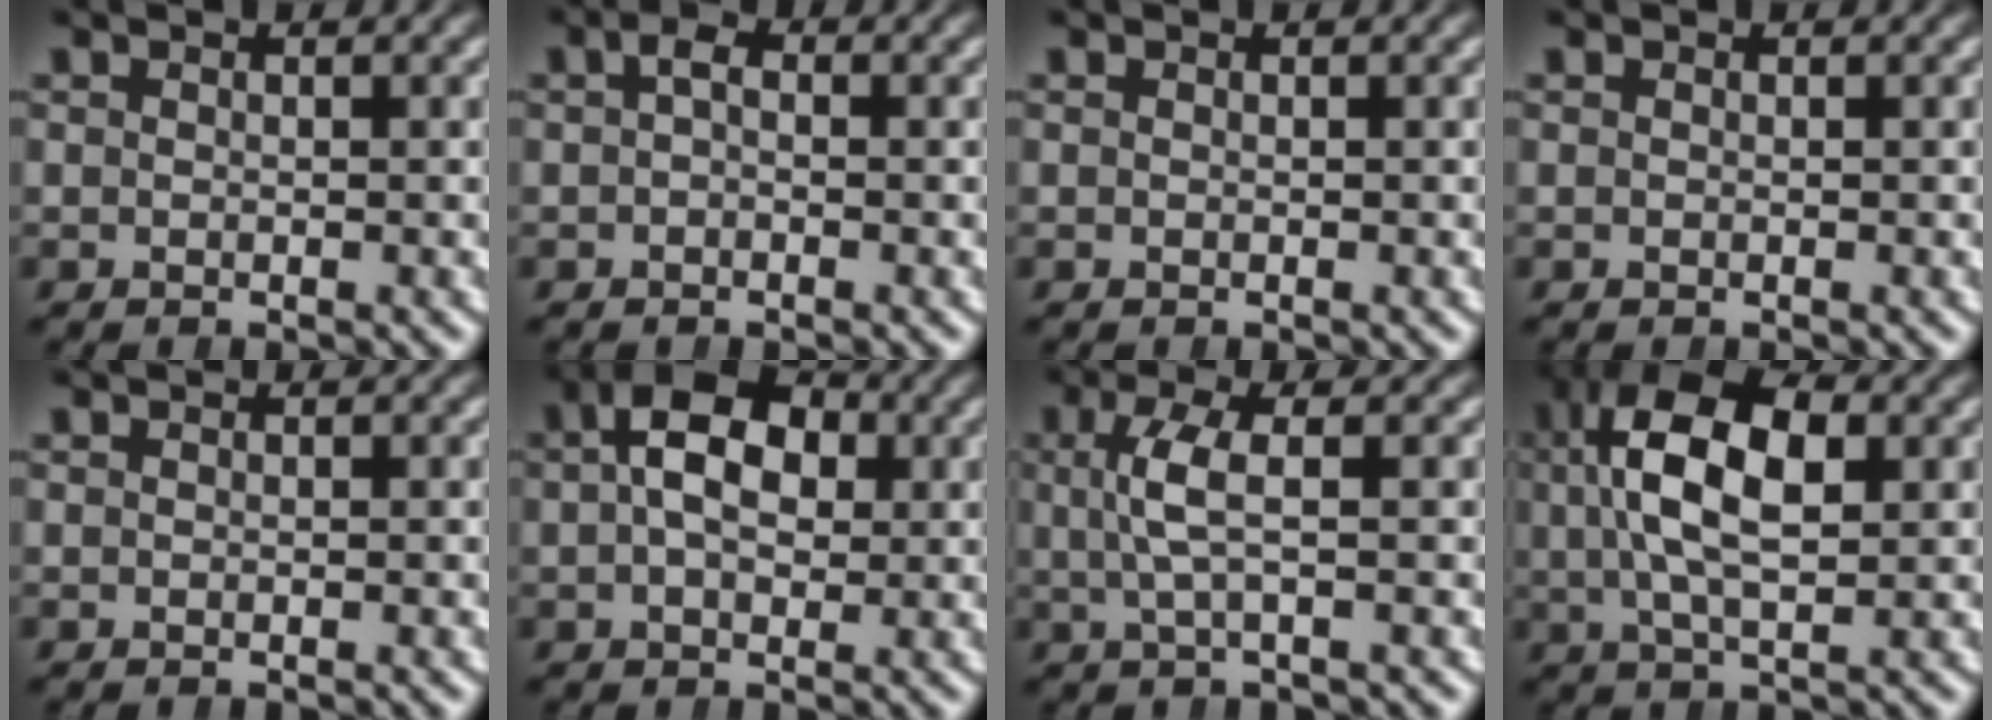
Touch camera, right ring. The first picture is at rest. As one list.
[{"total": 1.9, "force": [0.3, 1.1, 1.5], "torque": [-0.019, 0.009, 0.003]}, {"total": 0.0}, {"total": 0.0}, {"total": 0.0}, {"total": 9.8, "force": [2.1, 6.2, 7.2], "torque": [-0.110, 0.007, 0.024]}, {"total": 3.3, "force": [0.5, 0.4, 3.2], "torque": [-0.065, 0.012, 0.010]}, {"total": 9.7, "force": [2.0, 5.1, 8.0], "torque": [-0.139, 0.005, 0.030]}]